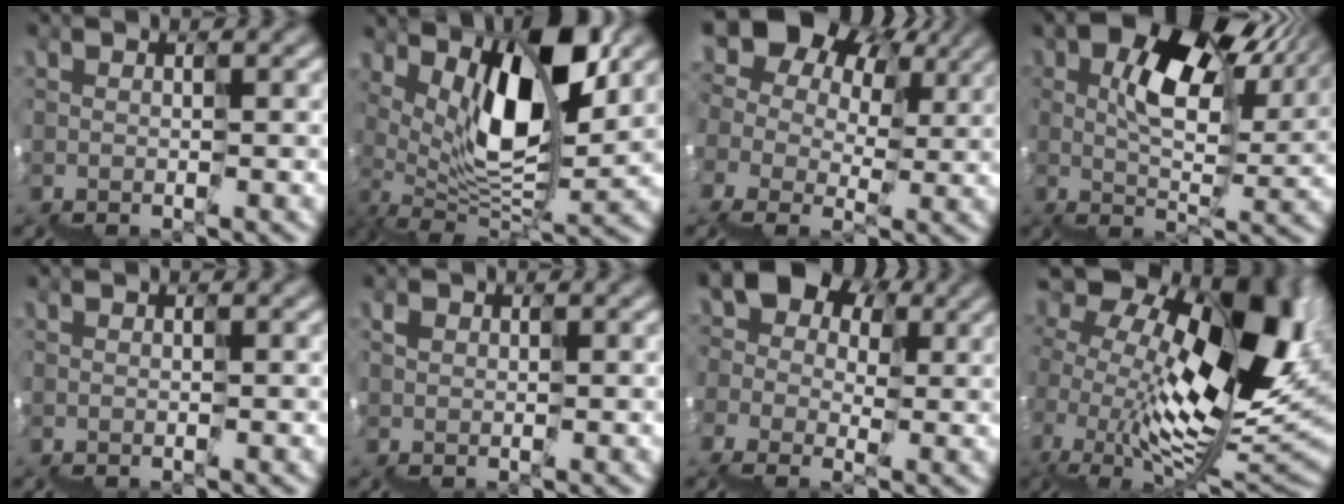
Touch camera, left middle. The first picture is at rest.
{"total": 8.1, "force": [3.9, 2.8, 6.5], "torque": [-0.121, 0.008, 0.073]}
{"total": 11.5, "force": [4.3, 8.5, 6.6], "torque": [-0.127, 0.038, 0.072]}
{"total": 7.6, "force": [4.0, 3.4, 5.6], "torque": [-0.096, 0.019, 0.061]}
{"total": 0.0}
{"total": 0.7, "force": [0.3, 0.6, -0.2], "torque": [-0.015, 0.007, 0.000]}
{"total": 7.0, "force": [2.0, 5.8, 3.5], "torque": [-0.043, 0.035, 0.016]}
{"total": 14.6, "force": [3.5, 8.6, 11.3], "torque": [-0.210, 0.009, 0.060]}